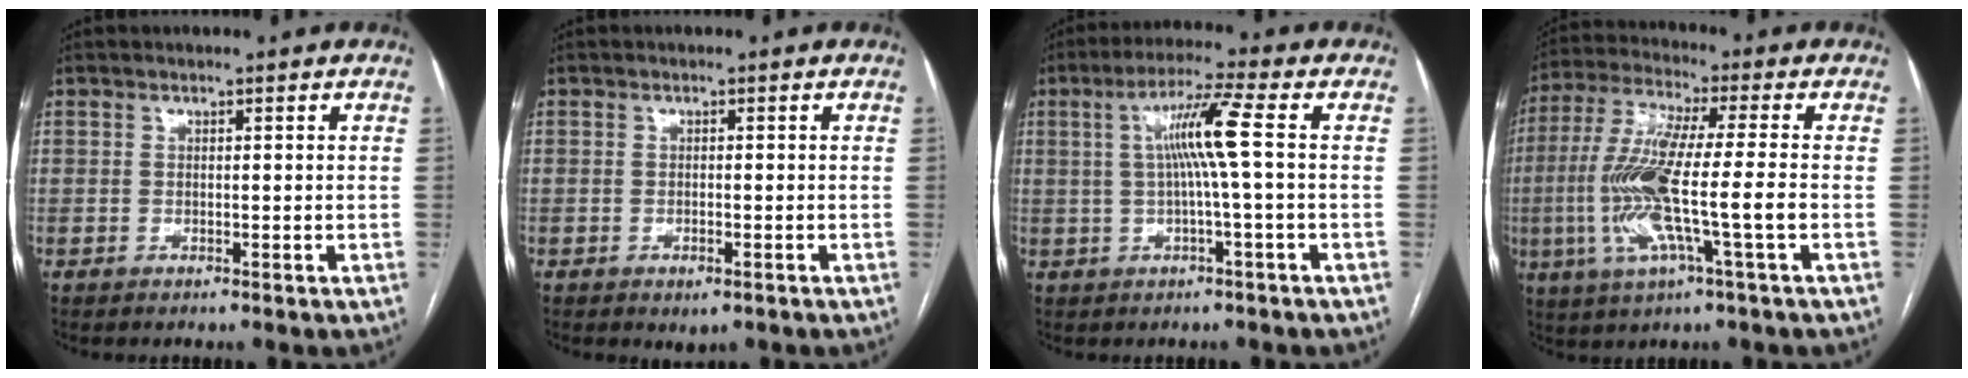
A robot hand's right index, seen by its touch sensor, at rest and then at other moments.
{"total": 1.6, "force": [-0.7, 0.8, 1.1], "torque": [-0.017, -0.002, -0.002]}
{"total": 7.5, "force": [0.8, -1.0, 7.4], "torque": [-0.137, 0.012, 0.016]}
{"total": 13.8, "force": [-2.6, 0.4, 13.5], "torque": [-0.284, -0.004, -0.054]}